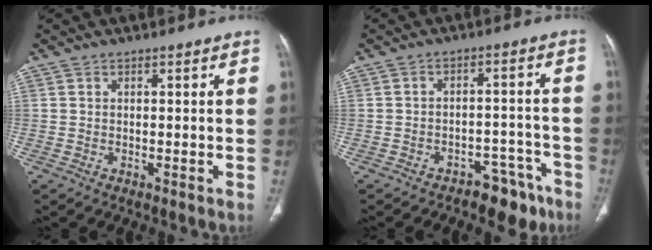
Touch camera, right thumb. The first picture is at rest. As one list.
[{"total": 7.8, "force": [-5.7, 4.2, 3.3], "torque": [-0.019, 0.056, -0.077]}]